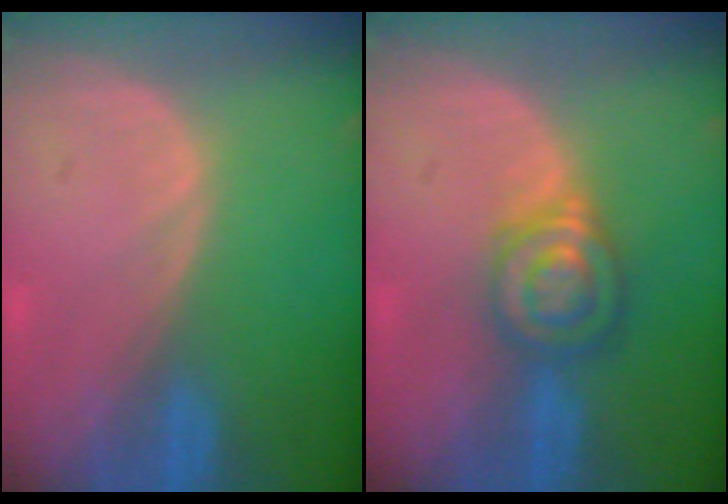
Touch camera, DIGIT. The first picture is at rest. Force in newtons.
{"total": 6.2, "press": 5.8, "slide": 2.2}